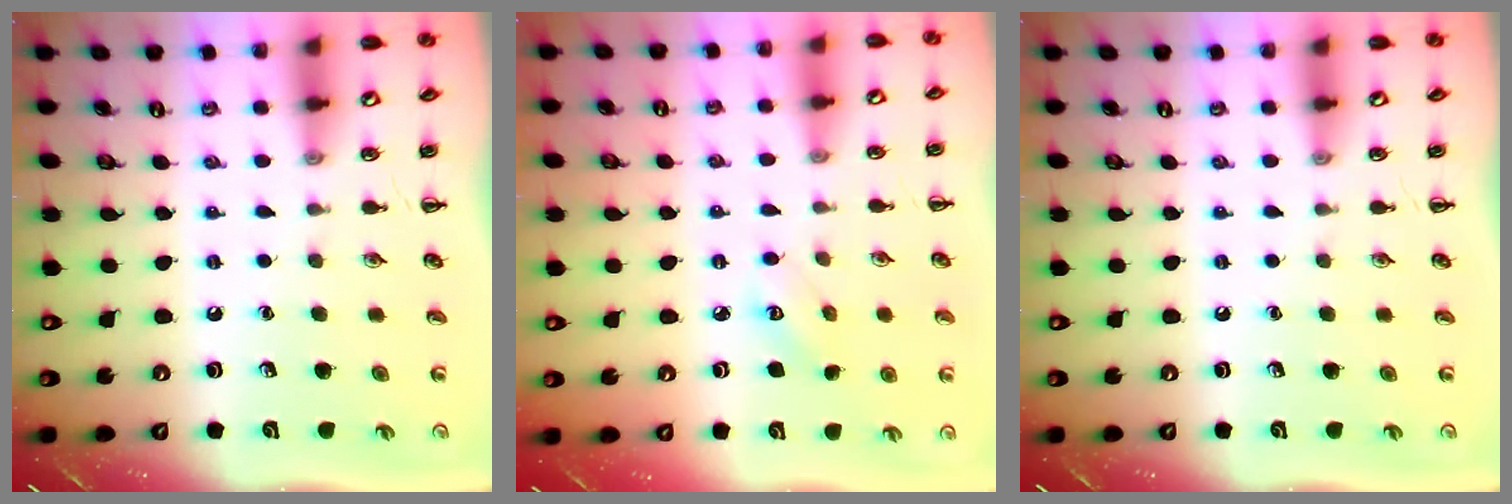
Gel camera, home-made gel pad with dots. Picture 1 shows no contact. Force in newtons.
{"total": 3.3, "press": 3.2, "slide": 0.9}
{"total": 0.0}